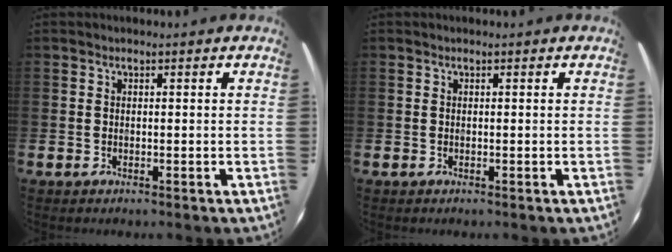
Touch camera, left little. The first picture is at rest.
{"total": 0.0}